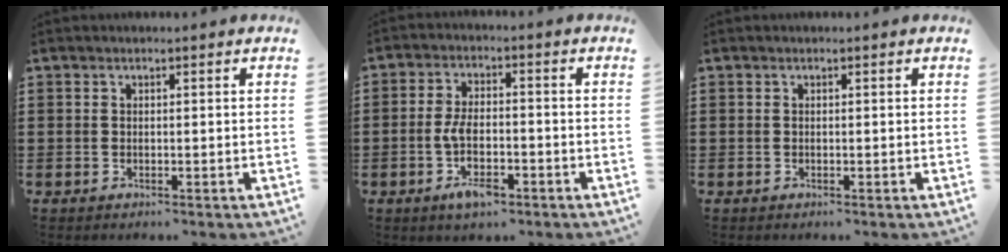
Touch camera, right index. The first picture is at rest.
{"total": 6.1, "force": [-2.3, 2.6, 5.0], "torque": [-0.104, 0.005, -0.047]}
{"total": 0.0}